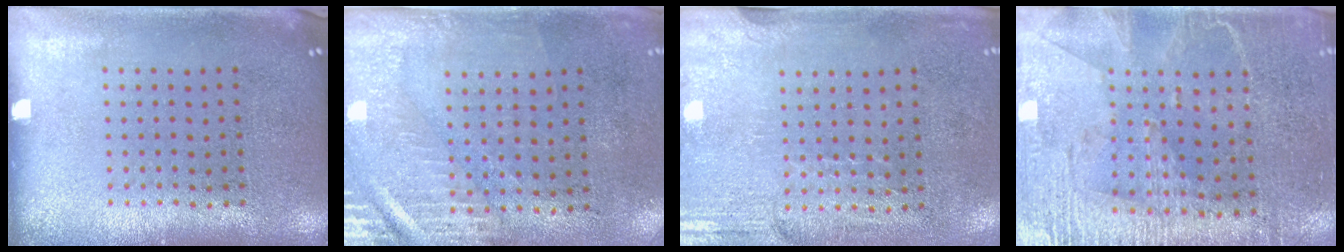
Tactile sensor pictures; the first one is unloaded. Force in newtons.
{"total": 3.0, "press": 2.5, "slide": 1.6}
{"total": 2.9, "press": 2.5, "slide": 1.5}
{"total": 3.0, "press": 2.8, "slide": 1.2}